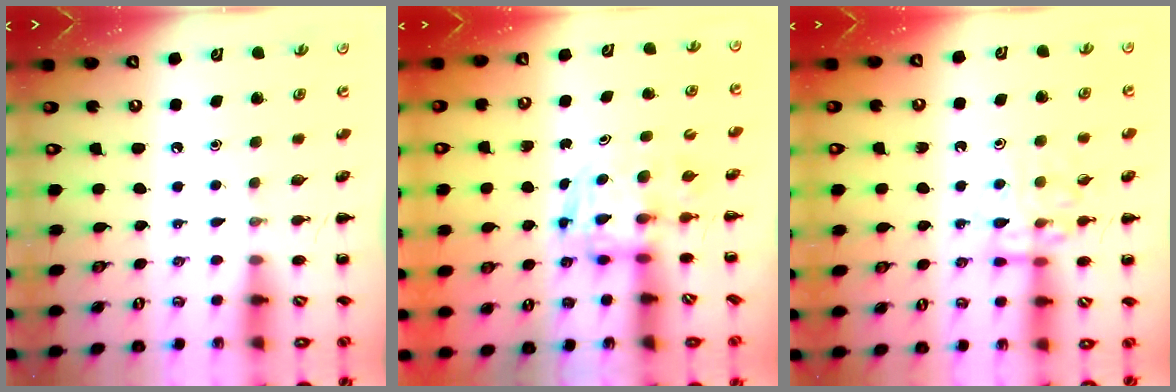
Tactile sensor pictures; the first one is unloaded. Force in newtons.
{"total": 3.5, "press": 3.4, "slide": 0.6}
{"total": 11.2, "press": 11.1, "slide": 1.2}